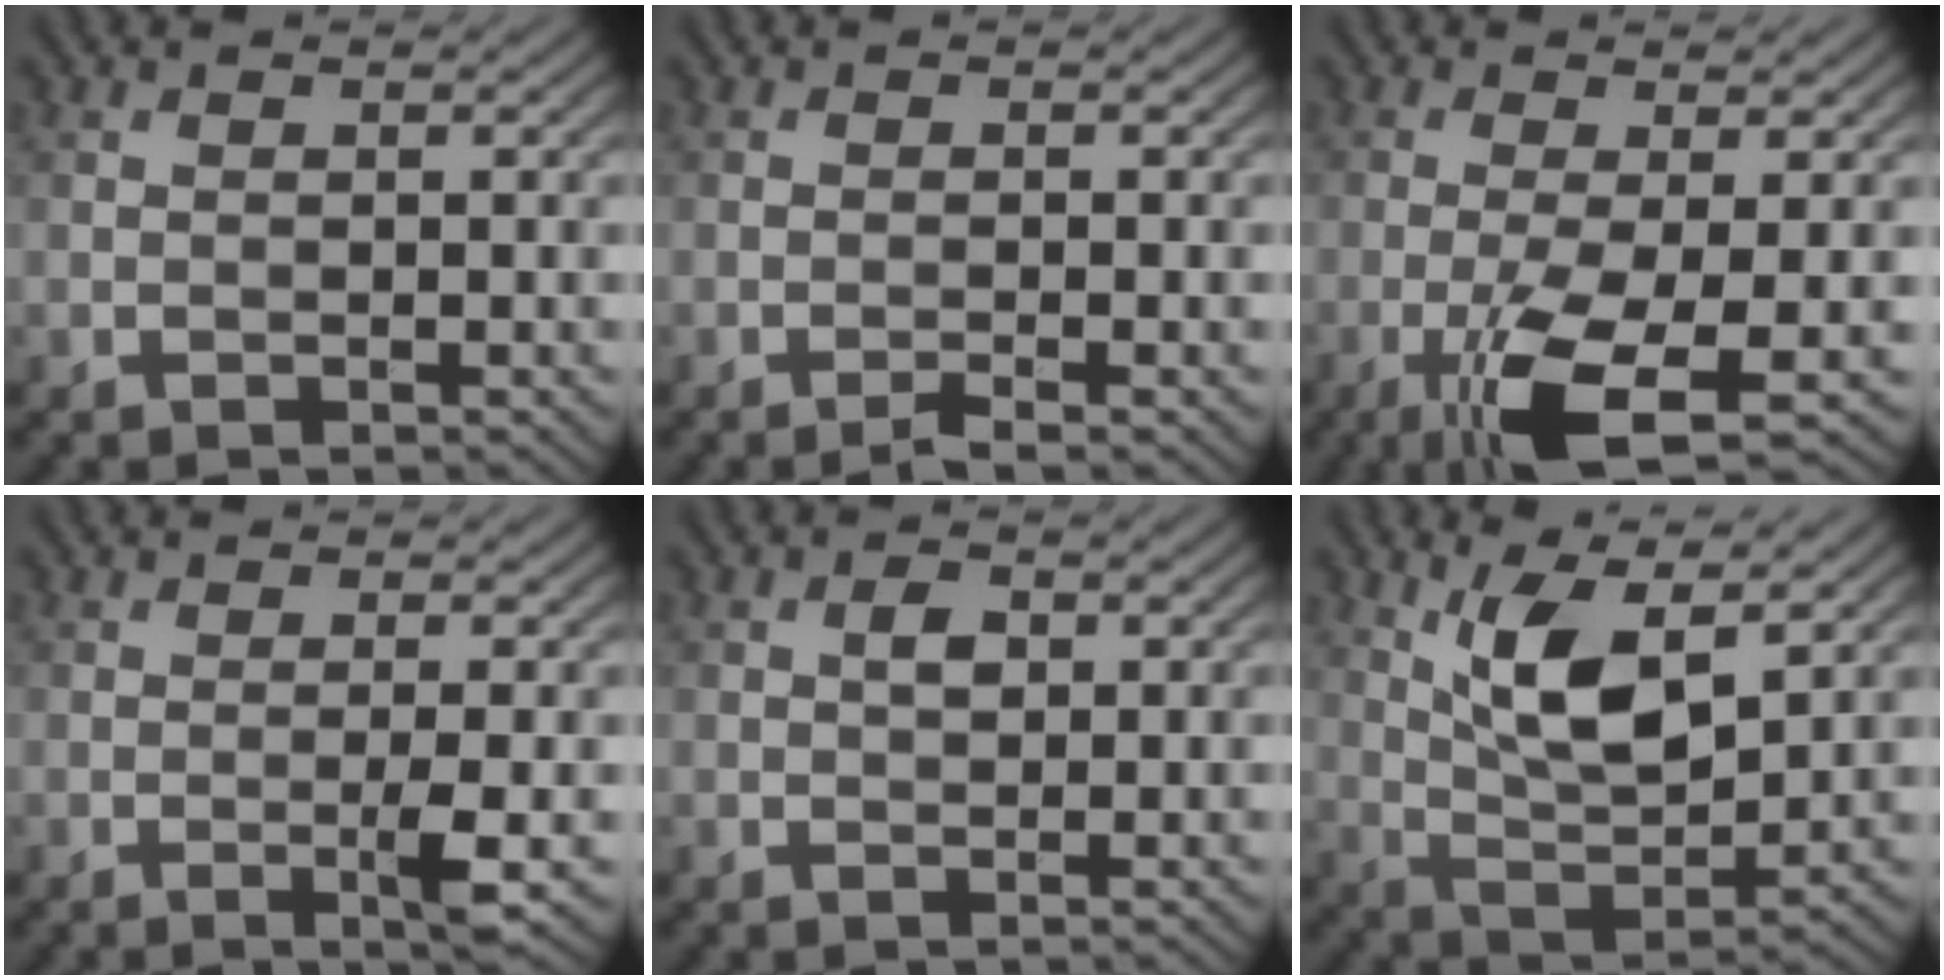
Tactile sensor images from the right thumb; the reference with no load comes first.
{"total": 1.1, "force": [-0.8, 0.0, 0.8], "torque": [-0.015, 0.004, -0.022]}
{"total": 7.7, "force": [-3.1, 1.6, 6.9], "torque": [-0.129, -0.001, -0.059]}
{"total": 2.7, "force": [-0.6, 0.1, 2.6], "torque": [-0.049, 0.000, -0.014]}
{"total": 1.6, "force": [0.3, 1.0, 1.2], "torque": [-0.022, 0.004, 0.002]}
{"total": 8.8, "force": [4.0, 3.3, 7.1], "torque": [-0.142, 0.000, 0.078]}